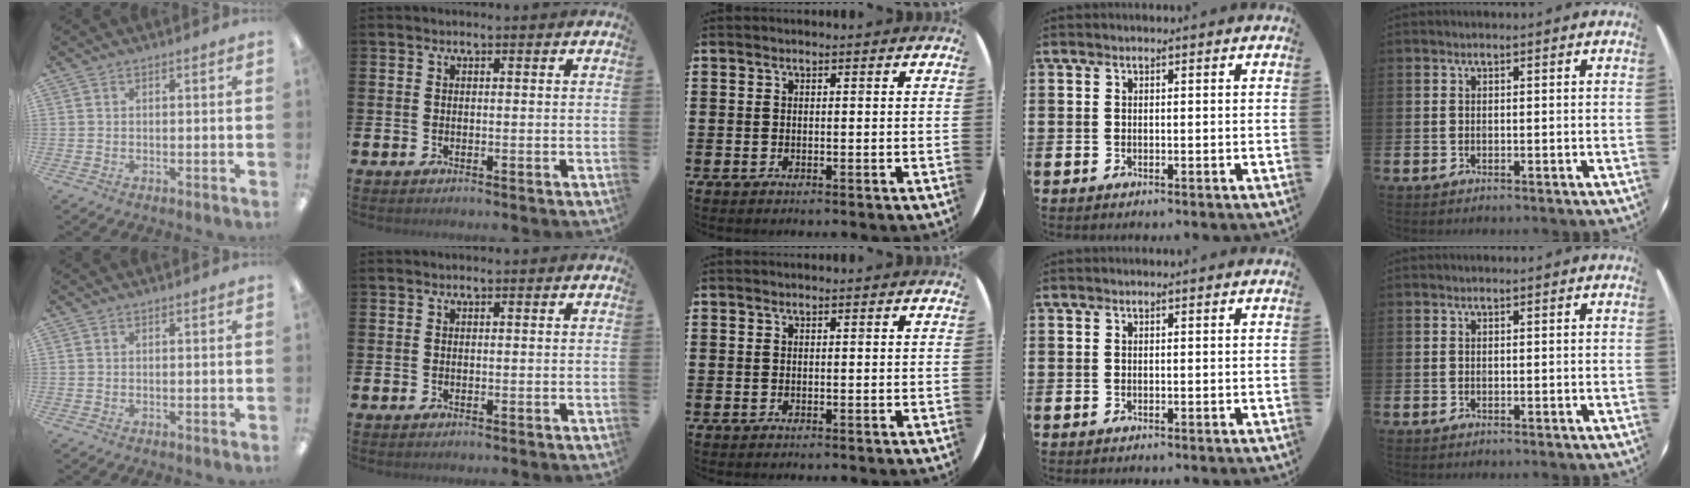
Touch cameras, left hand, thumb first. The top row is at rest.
{}